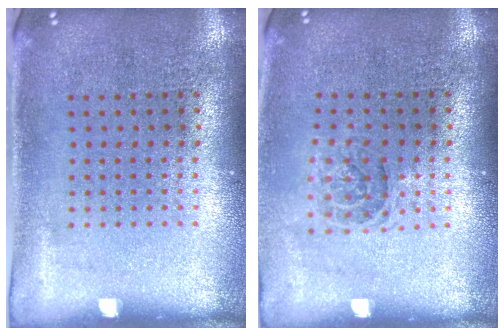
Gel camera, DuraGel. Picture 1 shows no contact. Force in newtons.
{"total": 1.2, "press": 1.0, "slide": 0.6}